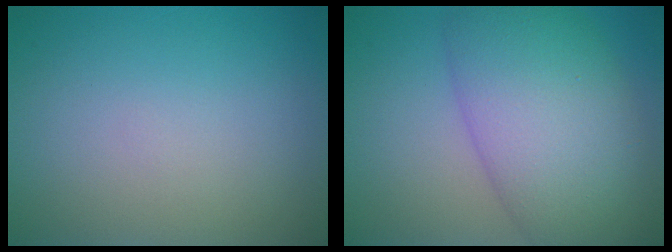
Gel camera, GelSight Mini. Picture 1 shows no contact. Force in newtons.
{"total": 10.3, "press": 10.3, "slide": 0.3}